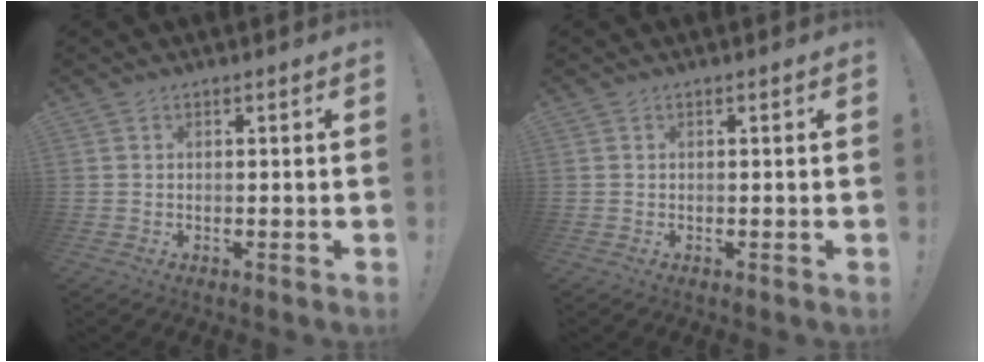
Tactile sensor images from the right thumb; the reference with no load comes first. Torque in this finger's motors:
{"motor_torque": [-0.05, 0.05, 0.00, 0.00, 0.00]}